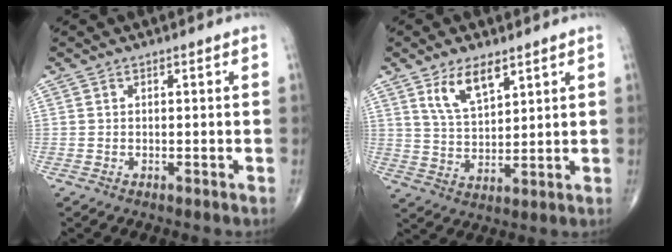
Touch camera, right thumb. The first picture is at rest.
{"total": 8.0, "force": [4.8, 3.4, 5.4], "torque": [-0.089, -0.028, 0.096]}